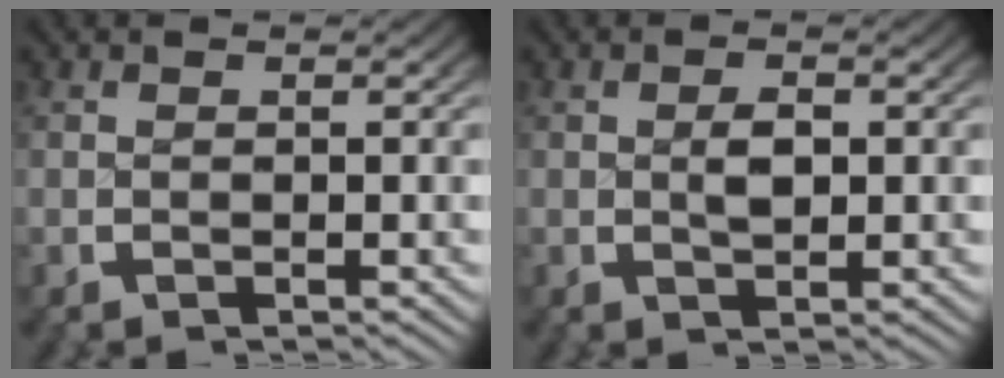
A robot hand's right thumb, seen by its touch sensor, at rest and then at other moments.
{"total": 1.9, "force": [0.1, 1.1, 1.6], "torque": [-0.030, -0.001, 0.005]}